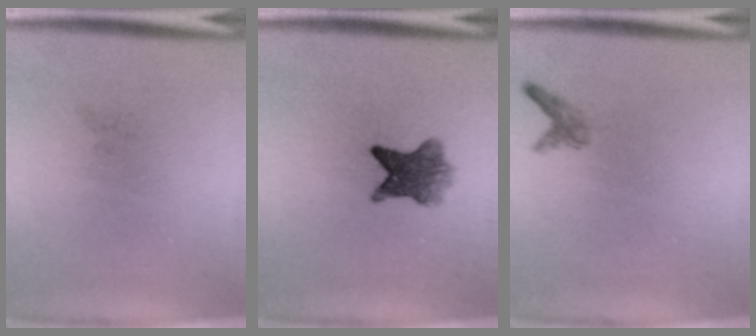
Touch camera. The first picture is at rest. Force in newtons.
{"total": 6.0}
{"total": 1.1}